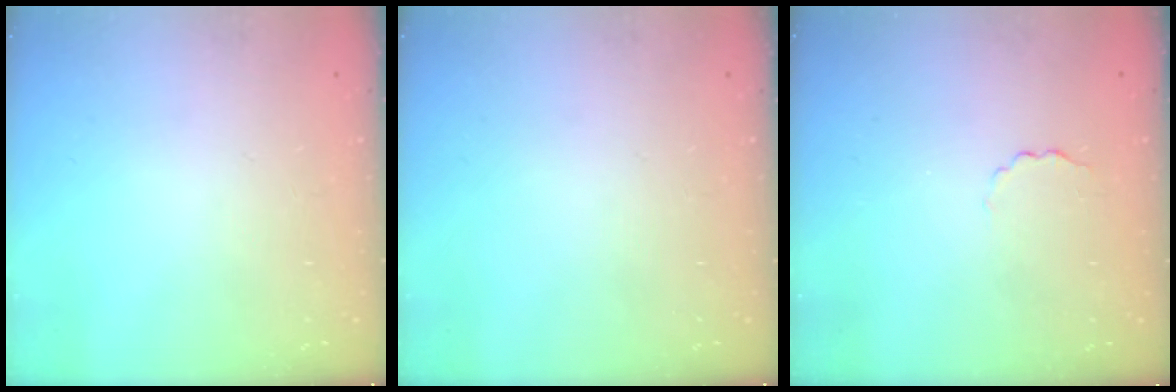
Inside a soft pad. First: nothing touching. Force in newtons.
{"total": 0.0}
{"total": 1.5, "press": 1.4, "slide": 0.5}